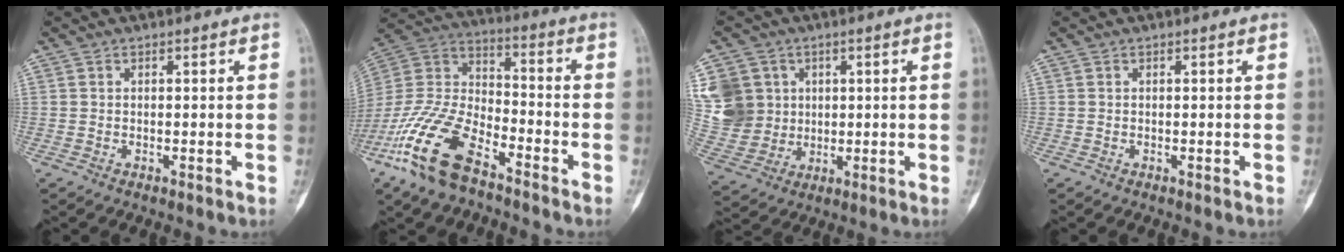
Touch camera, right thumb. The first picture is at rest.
{"total": 18.5, "force": [-11.2, 8.3, 12.2], "torque": [-0.253, 0.051, -0.221]}
{"total": 13.1, "force": [3.0, 11.8, 5.0], "torque": [-0.089, 0.011, 0.076]}
{"total": 0.0}